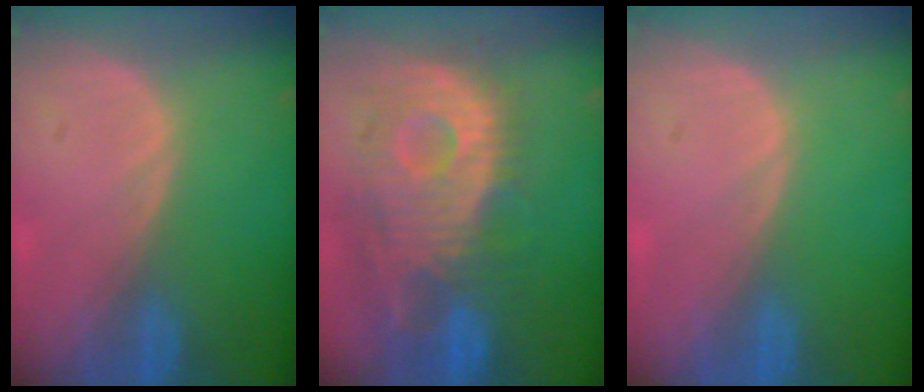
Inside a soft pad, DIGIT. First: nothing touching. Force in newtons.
{"total": 12.5, "press": 11.0, "slide": 5.9}
{"total": 0.0}